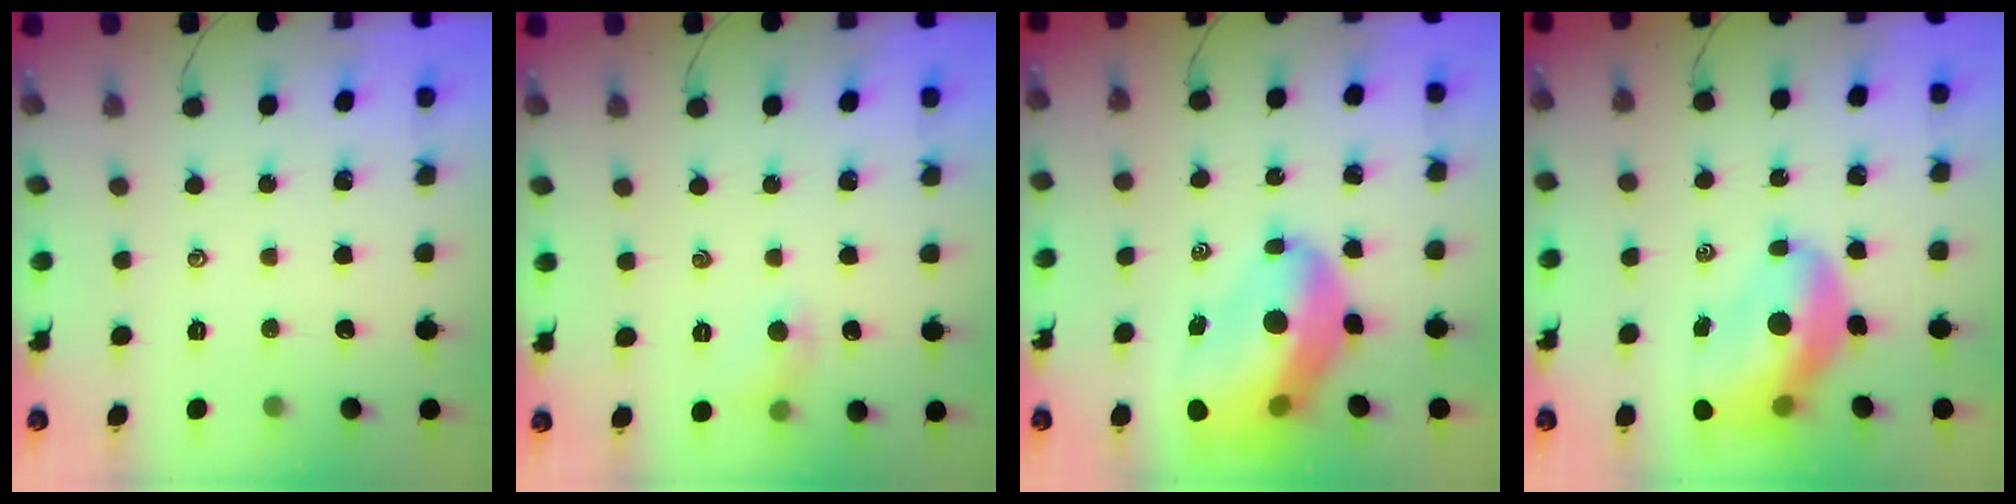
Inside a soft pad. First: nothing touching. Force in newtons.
{"total": 5.9, "press": 5.6, "slide": 1.8}
{"total": 16.6, "press": 16.0, "slide": 4.6}
{"total": 13.1, "press": 12.6, "slide": 3.7}